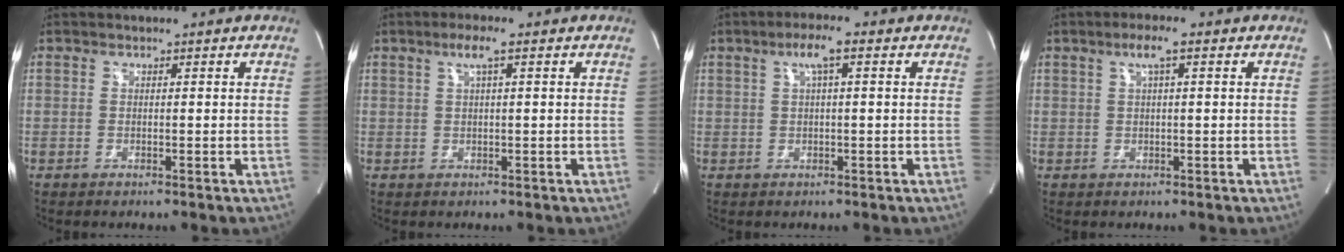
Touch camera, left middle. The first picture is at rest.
{"total": 2.8, "force": [1.5, 0.0, 2.4], "torque": [-0.051, 0.007, 0.026]}
{"total": 3.9, "force": [1.7, 0.3, 3.5], "torque": [-0.065, 0.013, 0.028]}
{"total": 3.1, "force": [1.5, 0.2, 2.7], "torque": [-0.054, 0.009, 0.026]}